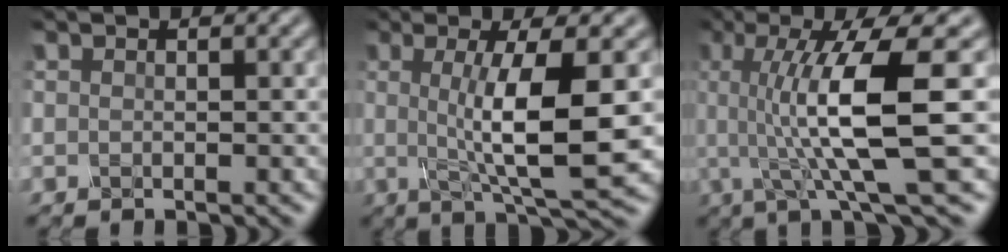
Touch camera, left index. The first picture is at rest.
{"total": 8.0, "force": [0.2, 1.5, 7.9], "torque": [-0.116, -0.005, 0.005]}
{"total": 9.8, "force": [0.5, 2.0, 9.6], "torque": [-0.141, 0.000, 0.010]}